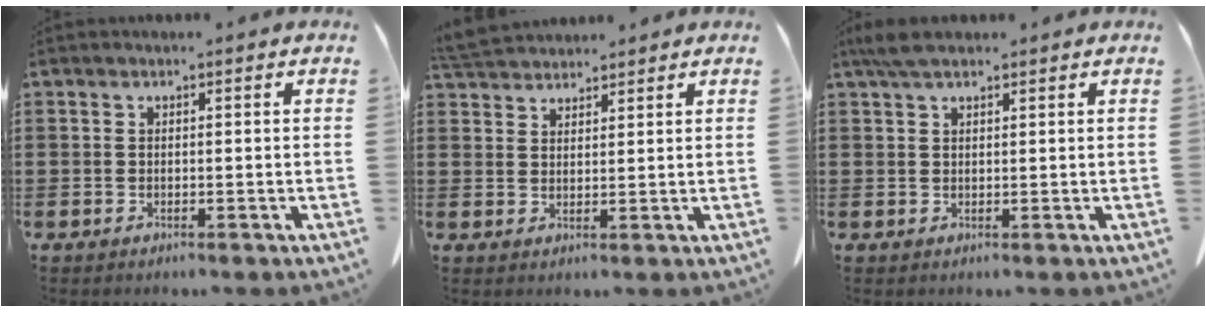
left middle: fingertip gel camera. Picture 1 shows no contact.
{"total": 4.2, "force": [4.1, 0.7, 0.7], "torque": [-0.026, -0.008, 0.079]}
{"total": 3.5, "force": [2.4, 1.1, 2.3], "torque": [-0.051, 0.005, 0.045]}